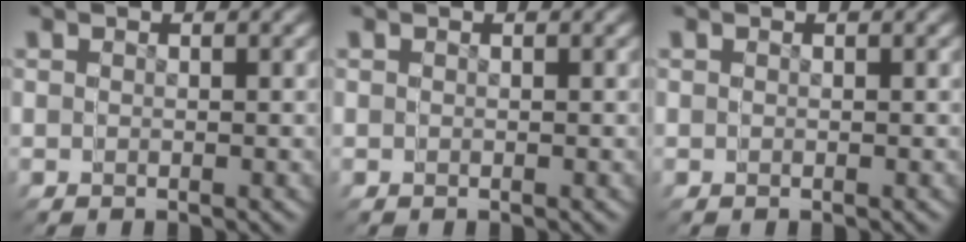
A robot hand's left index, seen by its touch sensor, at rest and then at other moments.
{"total": 0.0}
{"total": 0.0}